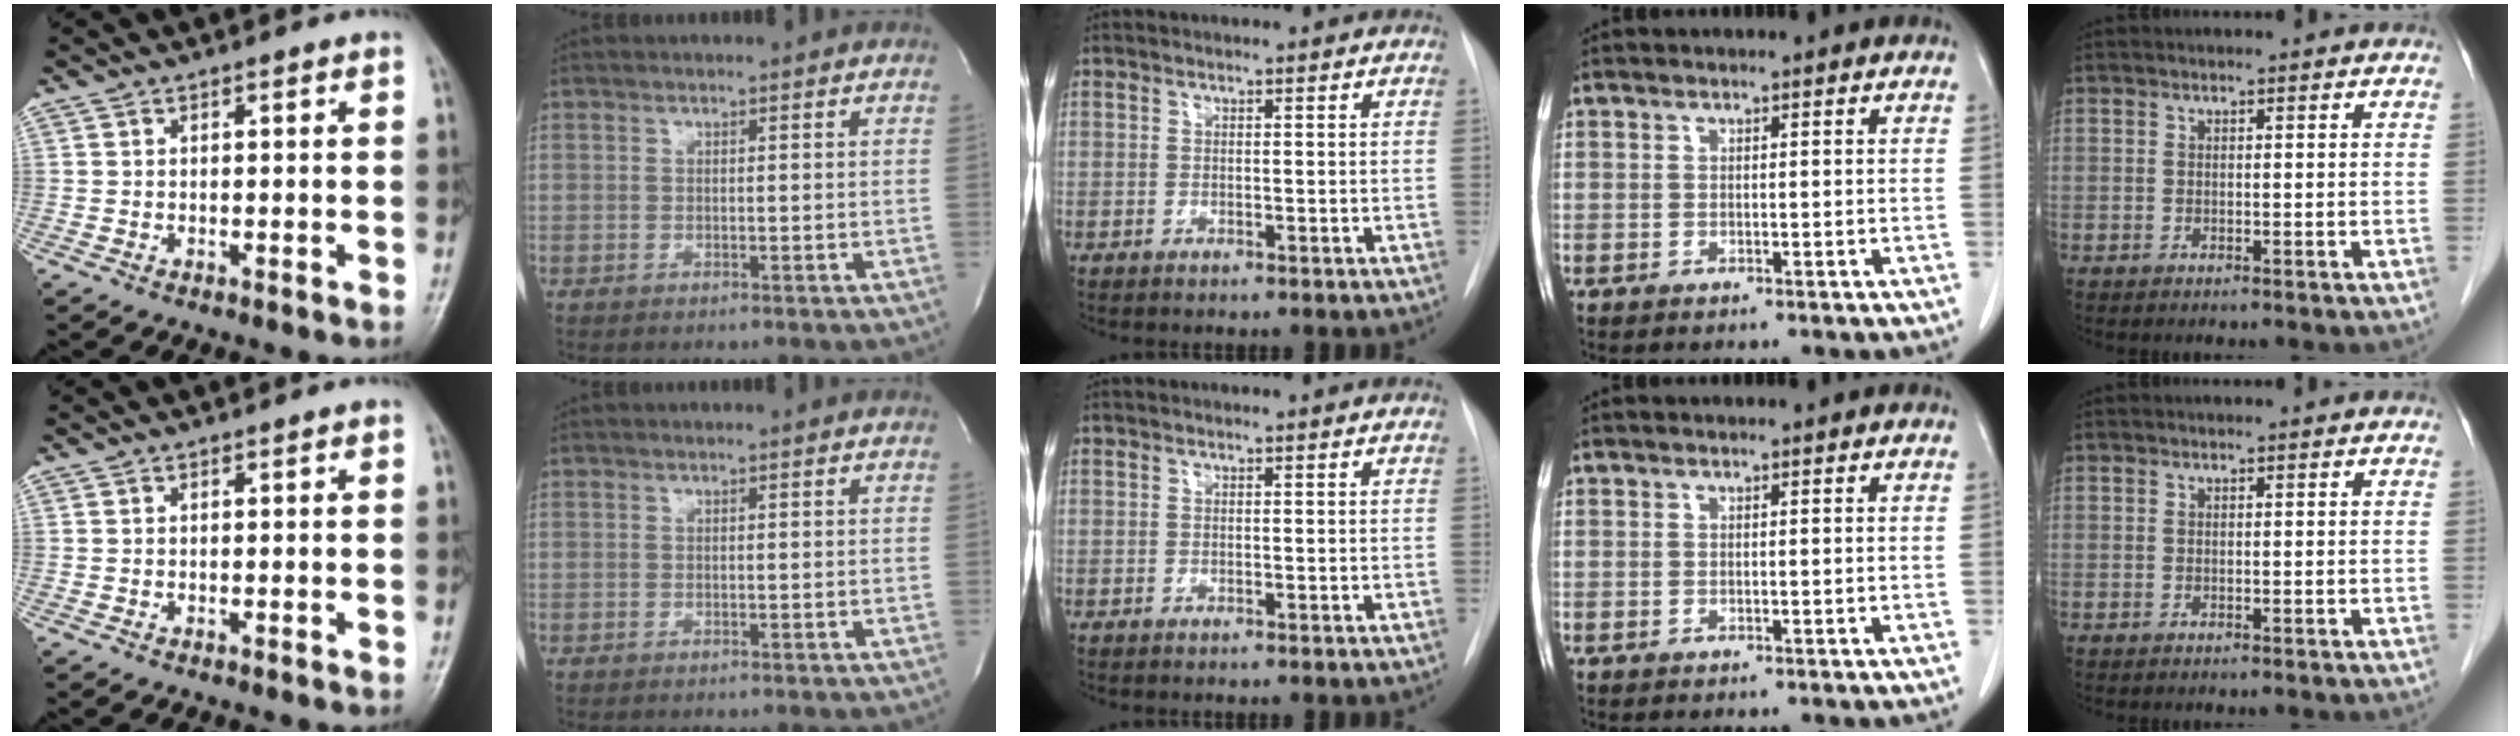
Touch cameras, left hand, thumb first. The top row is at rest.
{}